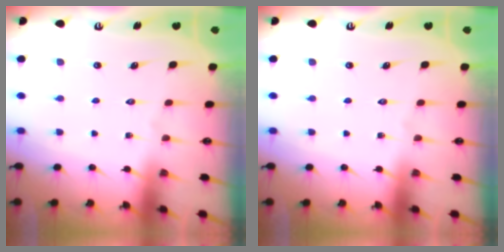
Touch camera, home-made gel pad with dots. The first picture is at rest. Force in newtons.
{"total": 0.0}